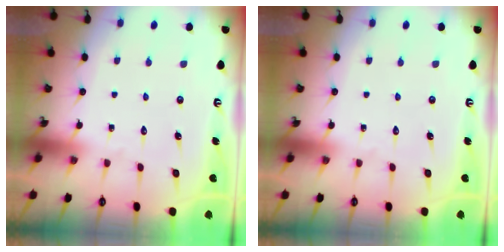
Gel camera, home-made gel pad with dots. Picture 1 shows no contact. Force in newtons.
{"total": 0.0}